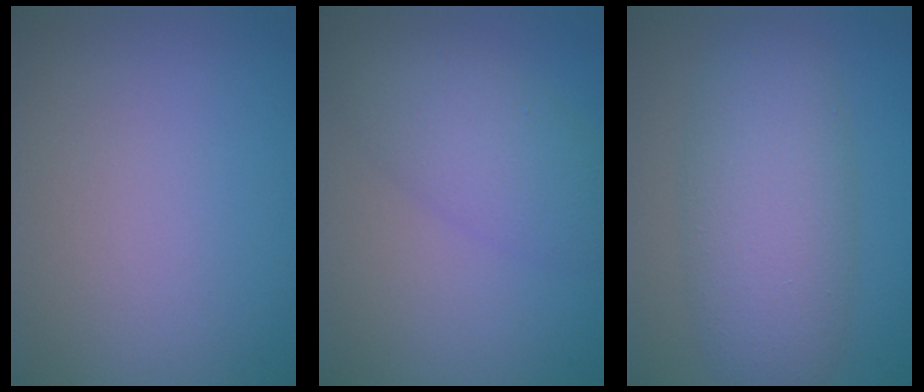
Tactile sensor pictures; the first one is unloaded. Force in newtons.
{"total": 4.7, "press": 4.7, "slide": 0.1}
{"total": 7.0, "press": 7.0, "slide": 0.1}